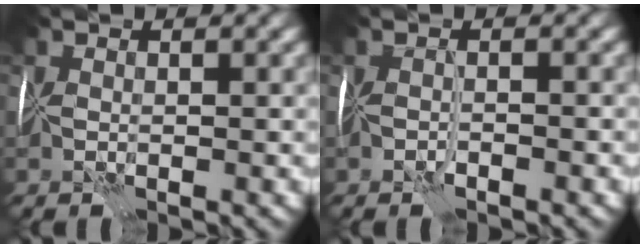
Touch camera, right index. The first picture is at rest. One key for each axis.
{"total": 1.4, "fx": -1.0, "fy": -0.9, "fz": -0.4, "tx": 0.012, "ty": -0.002, "tz": -0.020}